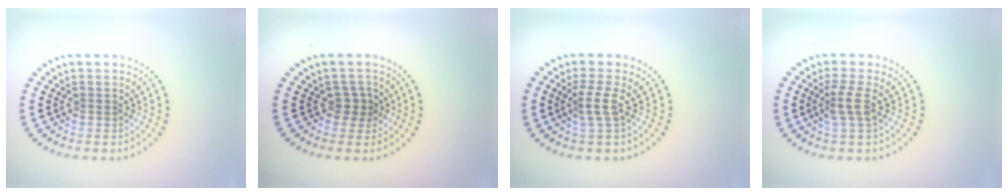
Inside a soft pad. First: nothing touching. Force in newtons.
{"total": 1.4, "press": 1.2, "slide": 0.8}
{"total": 2.1, "press": 1.5, "slide": 1.5}
{"total": 2.3, "press": 1.7, "slide": 1.6}